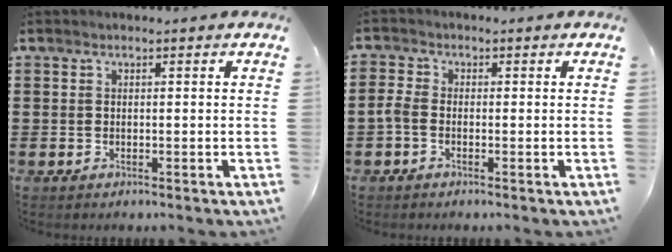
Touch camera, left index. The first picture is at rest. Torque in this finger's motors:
{"motor_torque": [0.55, 0.51, 0.16, 0.02]}